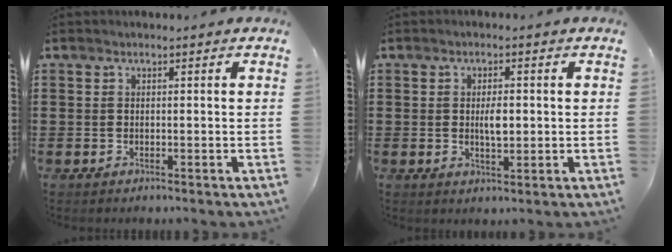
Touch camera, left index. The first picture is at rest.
{"total": 3.4, "force": [0.2, 1.3, 3.1], "torque": [-0.053, -0.001, -0.001]}